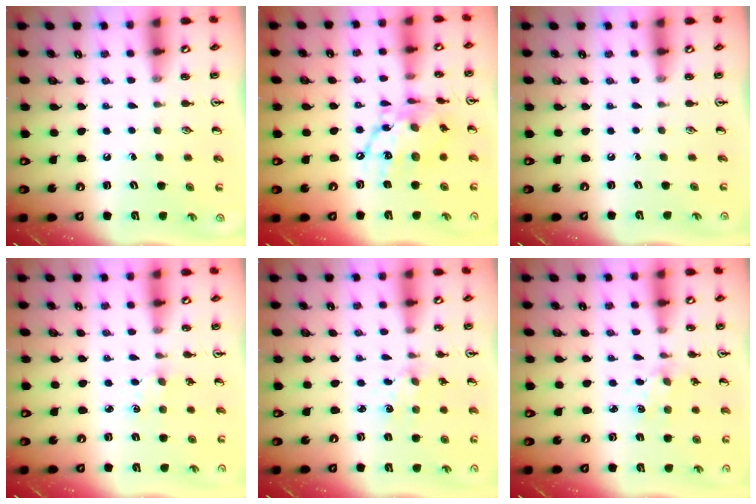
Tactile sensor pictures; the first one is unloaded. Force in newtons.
{"total": 14.6, "press": 14.5, "slide": 1.5}
{"total": 0.0}
{"total": 1.7, "press": 1.7, "slide": 0.3}
{"total": 2.7, "press": 2.7, "slide": 0.3}
{"total": 2.0, "press": 2.0, "slide": 0.4}